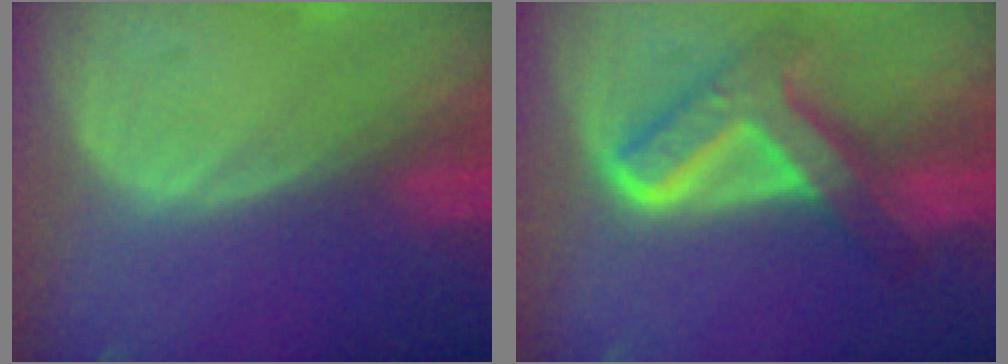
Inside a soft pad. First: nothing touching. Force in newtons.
{"total": 8.2, "press": 8.2, "slide": 0.6}